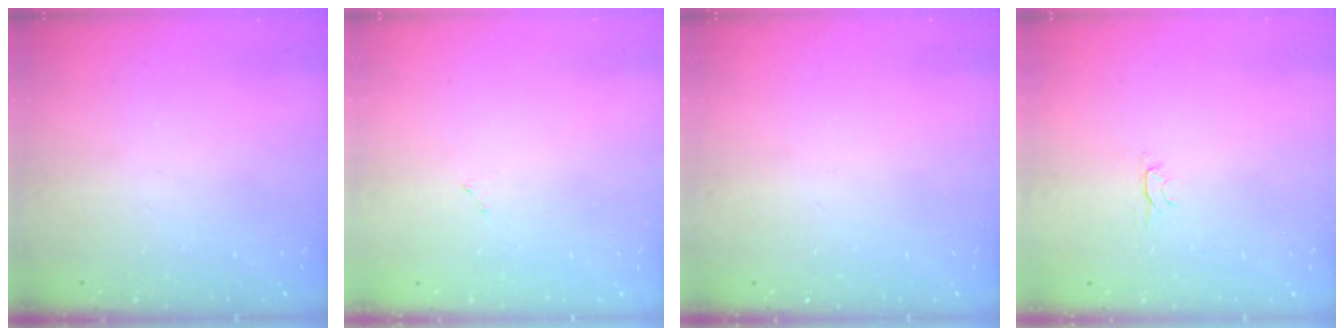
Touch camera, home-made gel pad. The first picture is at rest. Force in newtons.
{"total": 1.8, "press": 1.8, "slide": 0.3}
{"total": 0.0}
{"total": 2.4, "press": 2.3, "slide": 0.5}